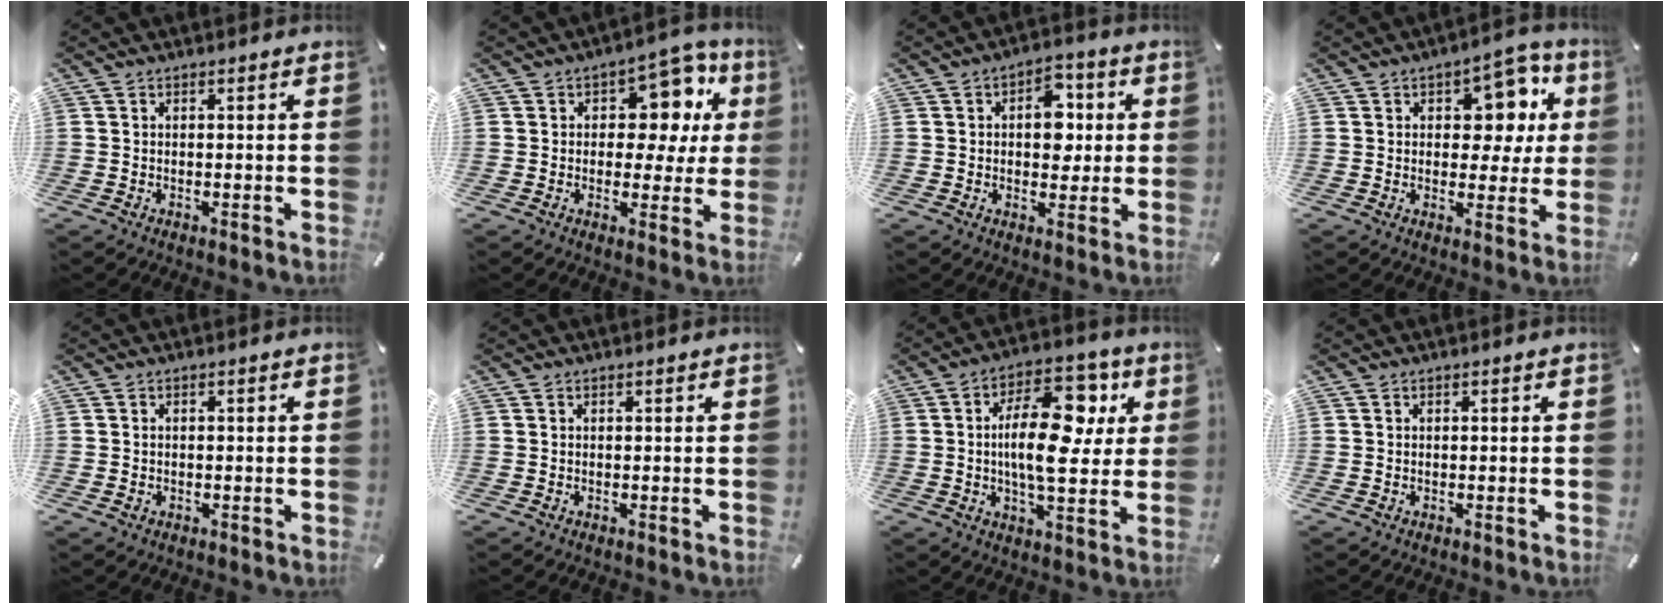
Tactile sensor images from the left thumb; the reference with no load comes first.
{"total": 12.9, "force": [4.6, 8.6, 8.5], "torque": [-0.098, -0.034, 0.079]}
{"total": 8.5, "force": [1.0, 6.0, 6.0], "torque": [-0.065, -0.002, 0.008]}
{"total": 11.6, "force": [4.3, 7.6, 7.7], "torque": [-0.083, -0.024, 0.070]}
{"total": 0.9, "force": [-0.2, 0.7, 0.5], "torque": [-0.010, 0.003, -0.005]}
{"total": 0.0}
{"total": 17.8, "force": [3.1, 9.1, 15.0], "torque": [-0.234, 0.001, 0.048]}
{"total": 0.0}